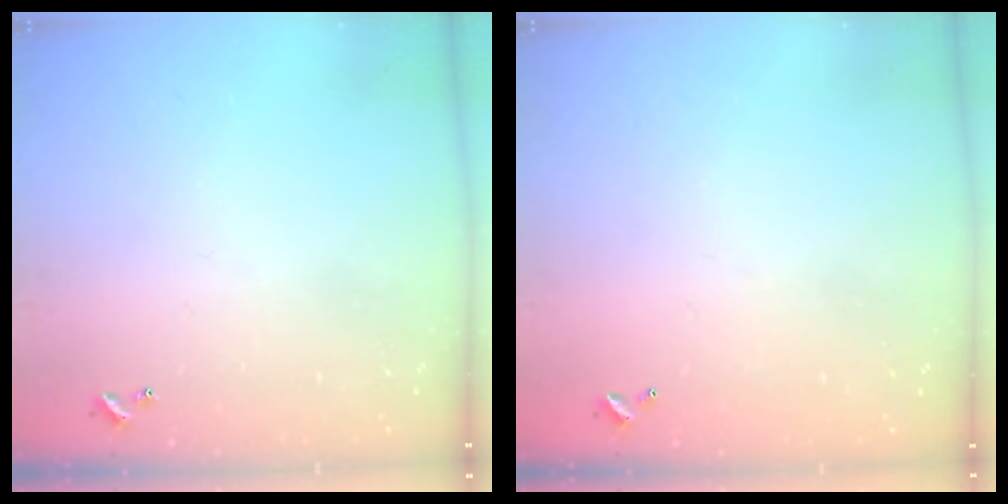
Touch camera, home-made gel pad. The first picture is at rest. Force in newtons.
{"total": 2.9, "press": 2.9, "slide": 0.1}